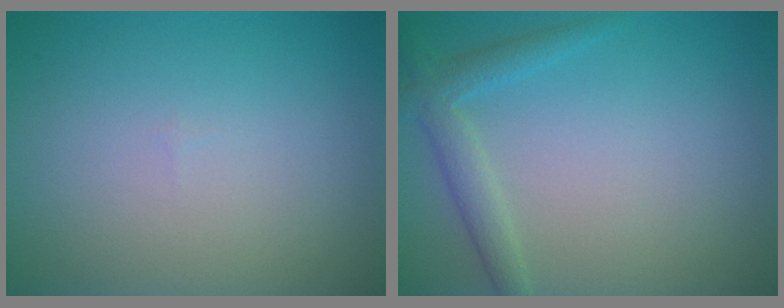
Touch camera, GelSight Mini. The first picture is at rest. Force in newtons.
{"total": 2.4, "press": 2.4, "slide": 0.2}